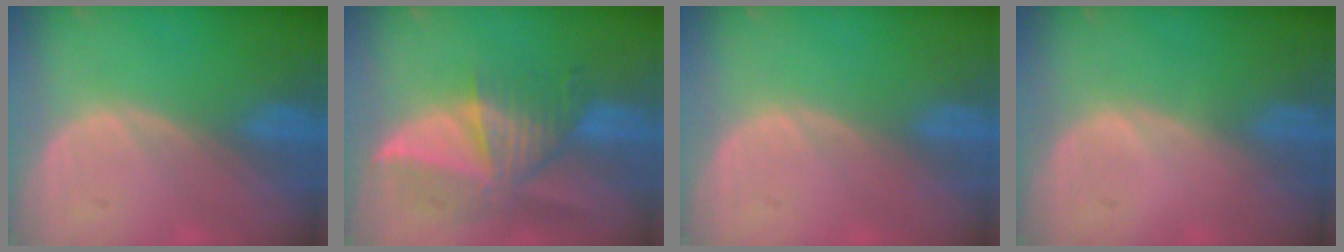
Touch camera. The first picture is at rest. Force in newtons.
{"total": 9.2, "press": 8.3, "slide": 4.0}
{"total": 0.0}
{"total": 0.0}